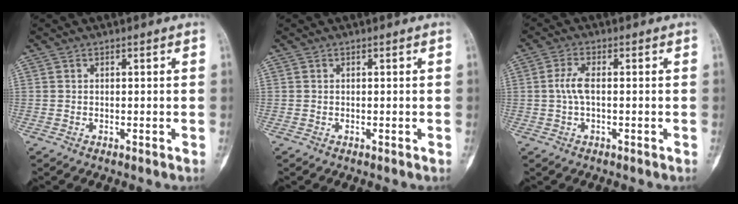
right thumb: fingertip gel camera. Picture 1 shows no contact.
{"total": 0.0}
{"total": 3.6, "force": [0.0, 1.4, 3.3], "torque": [-0.081, 0.006, -0.004]}